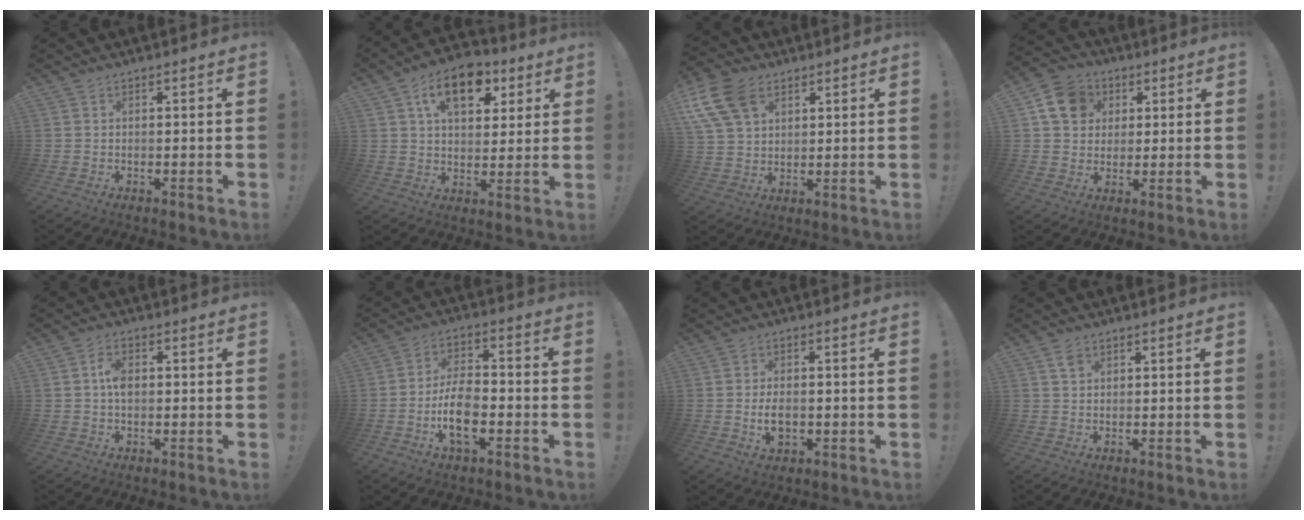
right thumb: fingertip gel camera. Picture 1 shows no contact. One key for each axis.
{"total": 14.6, "fx": 6.7, "fy": 8.8, "fz": 9.5, "tx": -0.136, "ty": -0.020, "tz": 0.119}
{"total": 14.1, "fx": 6.3, "fy": 9.5, "fz": 8.2, "tx": -0.169, "ty": -0.026, "tz": 0.122}
{"total": 11.8, "fx": 4.1, "fy": 10.0, "fz": 4.8, "tx": -0.065, "ty": -0.007, "tz": 0.084}
{"total": 4.7, "fx": 0.2, "fy": 2.9, "fz": 3.8, "tx": -0.058, "ty": 0.007, "tz": 0.002}
{"total": 11.5, "fx": -3.9, "fy": 5.9, "fz": 9.0, "tx": -0.166, "ty": 0.004, "tz": -0.073}
{"total": 5.5, "fx": -1.0, "fy": 3.4, "fz": 4.3, "tx": -0.060, "ty": -0.004, "tz": -0.020}
{"total": 2.1, "fx": 1.3, "fy": 1.2, "fz": 1.1, "tx": -0.011, "ty": -0.005, "tz": 0.022}